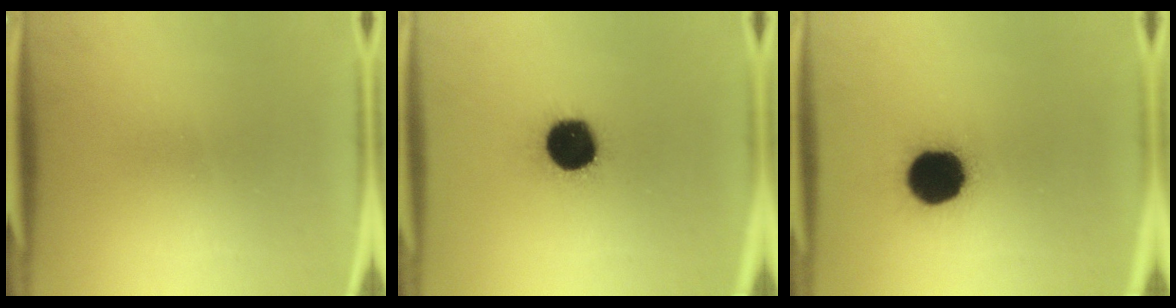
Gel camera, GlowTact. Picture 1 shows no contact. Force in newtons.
{"total": 17.6}
{"total": 18.5}